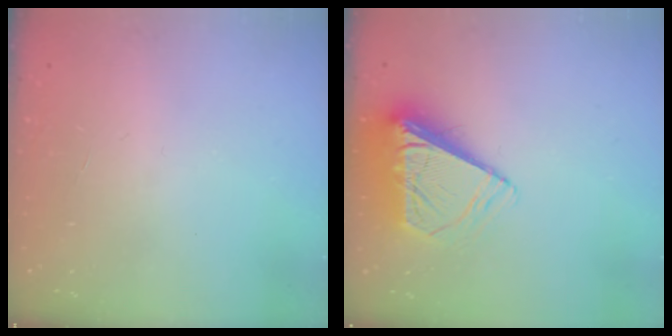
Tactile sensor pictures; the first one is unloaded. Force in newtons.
{"total": 9.4, "press": 9.3, "slide": 1.3}